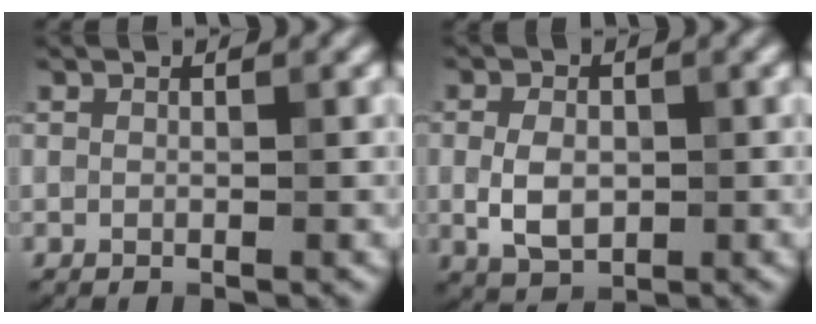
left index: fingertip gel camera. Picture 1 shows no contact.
{"total": 3.5, "force": [-0.3, 2.2, 2.6], "torque": [-0.056, 0.001, -0.005]}